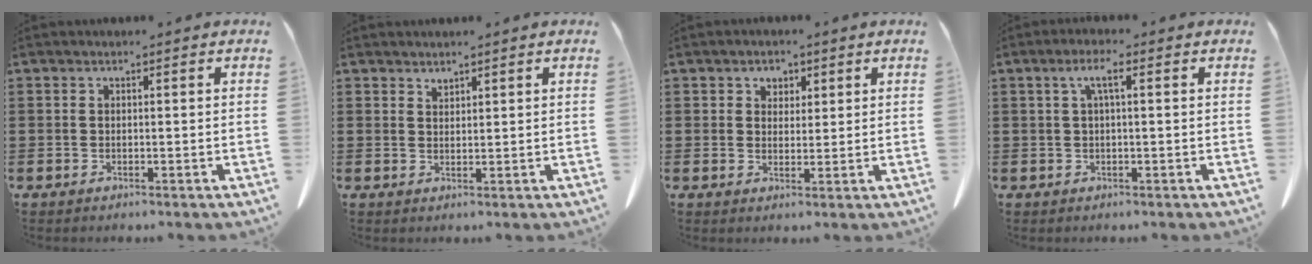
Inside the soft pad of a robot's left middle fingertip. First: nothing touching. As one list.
[{"total": 1.4, "force": [1.4, 0.2, 0.0], "torque": [-0.003, -0.001, 0.028]}, {"total": 2.3, "force": [1.5, 1.8, 0.3], "torque": [-0.008, 0.007, 0.024]}, {"total": 3.1, "force": [0.6, 0.6, 3.0], "torque": [-0.058, 0.007, 0.008]}]